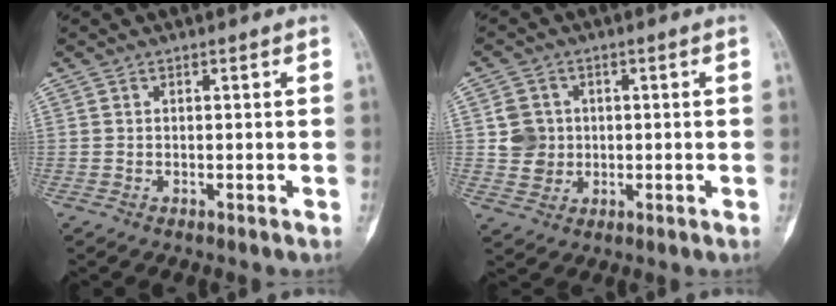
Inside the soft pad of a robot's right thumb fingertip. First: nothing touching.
{"total": 5.0, "force": [0.3, 4.8, 1.6], "torque": [-0.004, 0.003, 0.005]}